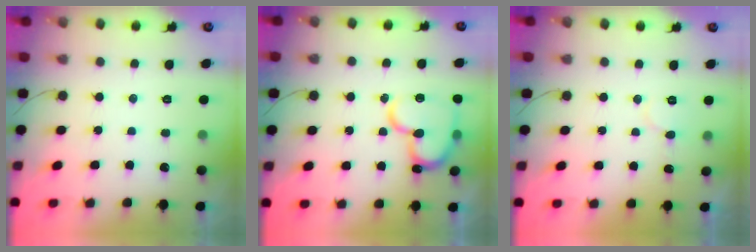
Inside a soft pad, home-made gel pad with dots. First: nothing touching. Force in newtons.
{"total": 17.1, "press": 17.1, "slide": 1.4}
{"total": 5.2, "press": 5.2, "slide": 0.5}